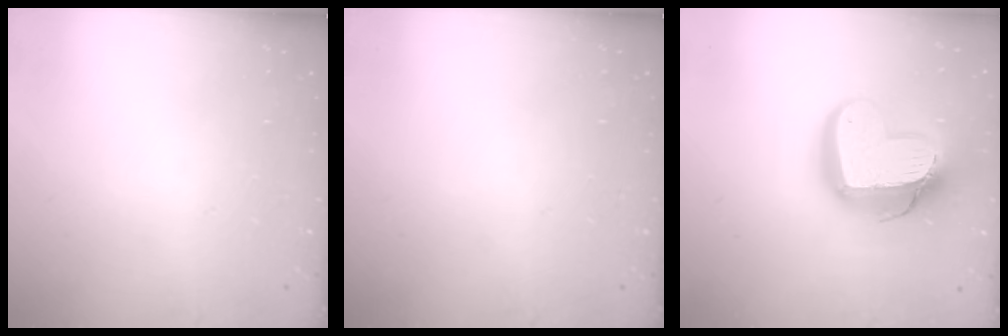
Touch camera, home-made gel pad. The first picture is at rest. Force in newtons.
{"total": 0.0}
{"total": 21.9, "press": 21.8, "slide": 2.2}